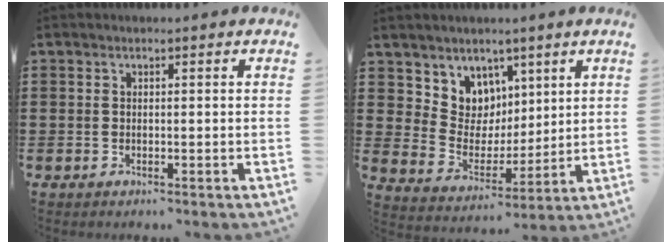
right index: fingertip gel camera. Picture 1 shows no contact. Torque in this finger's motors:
{"motor_torque": [-0.03, 0.17, 0.05, 0.00]}